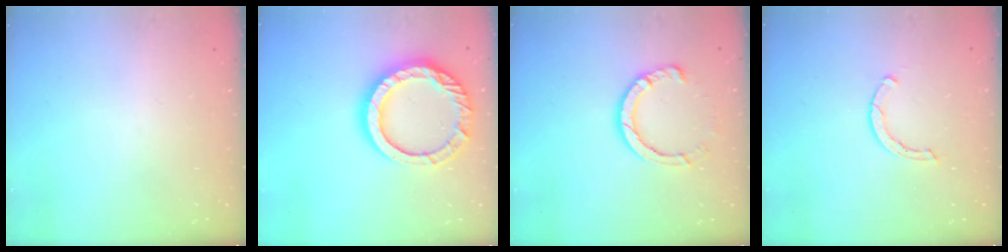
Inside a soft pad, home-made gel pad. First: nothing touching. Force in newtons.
{"total": 17.4, "press": 17.3, "slide": 1.8}
{"total": 8.0, "press": 8.0, "slide": 0.8}
{"total": 1.7, "press": 1.6, "slide": 0.3}